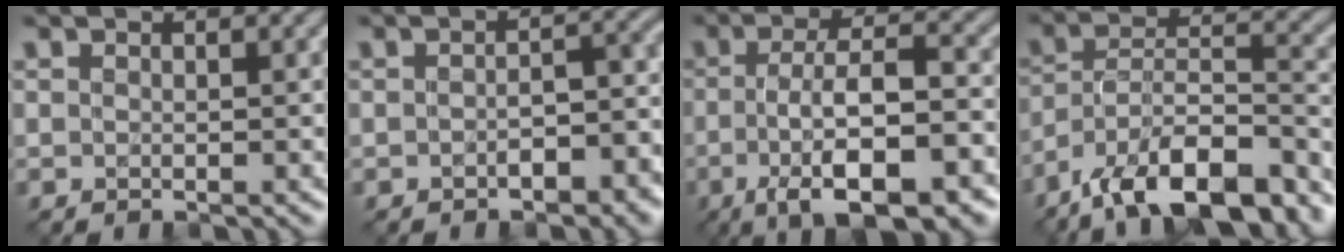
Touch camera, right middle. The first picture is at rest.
{"total": 4.5, "force": [-2.0, 2.0, 3.5], "torque": [-0.044, 0.005, -0.025]}
{"total": 10.0, "force": [-3.9, 3.3, 8.6], "torque": [-0.145, 0.001, -0.061]}
{"total": 14.3, "force": [-11.1, 4.9, 7.5], "torque": [-0.134, 0.004, -0.175]}